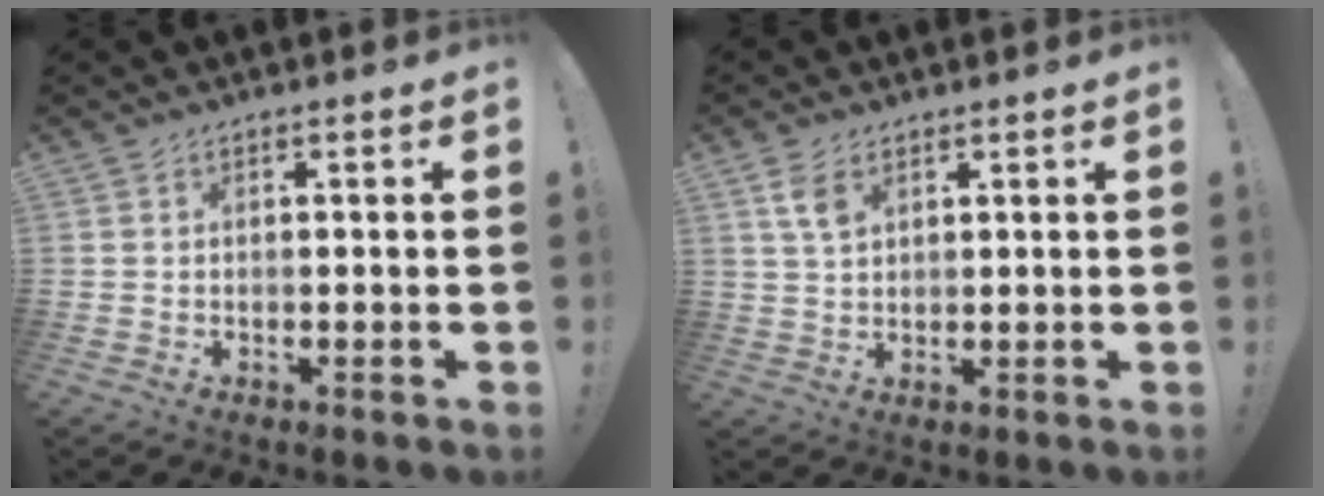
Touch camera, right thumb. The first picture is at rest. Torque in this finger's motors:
{"motor_torque": [0.11, 0.06, 0.52, 0.30, -0.05]}